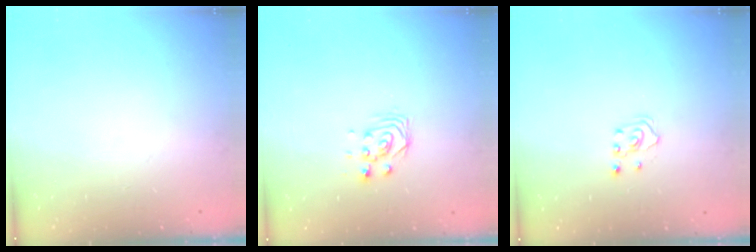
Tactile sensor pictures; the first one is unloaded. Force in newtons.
{"total": 3.0, "press": 3.0, "slide": 0.2}
{"total": 2.0, "press": 1.8, "slide": 0.9}